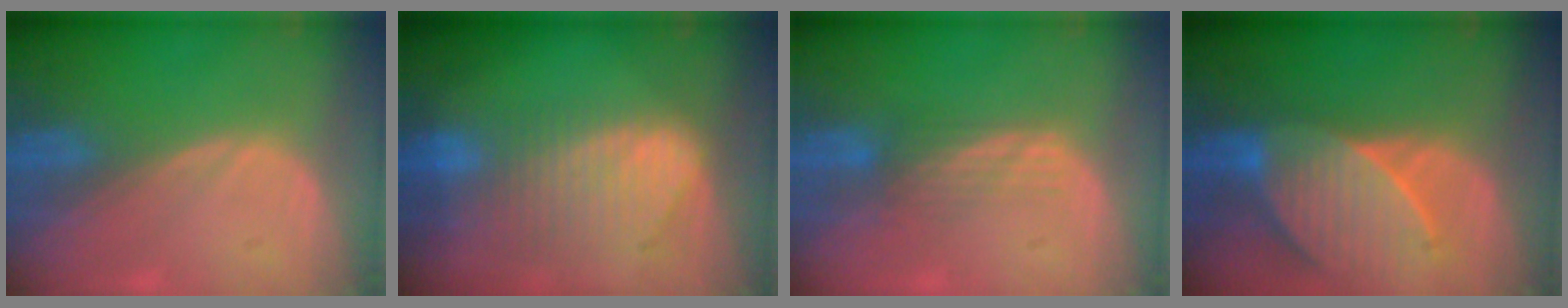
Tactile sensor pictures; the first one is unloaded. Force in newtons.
{"total": 9.3, "press": 8.2, "slide": 4.4}
{"total": 3.5, "press": 2.8, "slide": 2.1}
{"total": 9.6, "press": 8.7, "slide": 4.1}